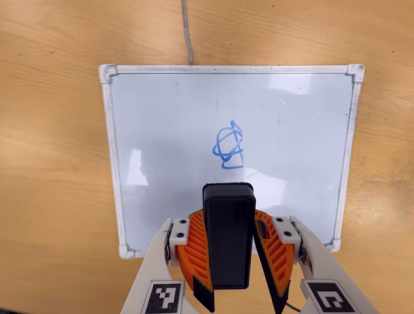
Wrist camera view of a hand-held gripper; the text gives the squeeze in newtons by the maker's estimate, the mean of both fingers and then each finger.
{"total": 8.3, "left": 8.3, "right": 8.4}